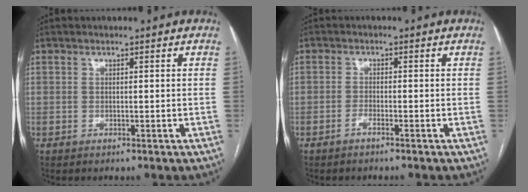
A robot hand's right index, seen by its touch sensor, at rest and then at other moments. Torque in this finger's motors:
{"motor_torque": [-0.88, 0.77, -0.67, -0.21]}